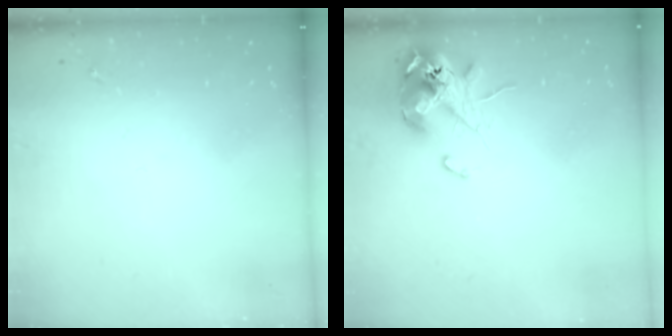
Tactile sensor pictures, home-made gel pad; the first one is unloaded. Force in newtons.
{"total": 12.1, "press": 11.9, "slide": 2.2}